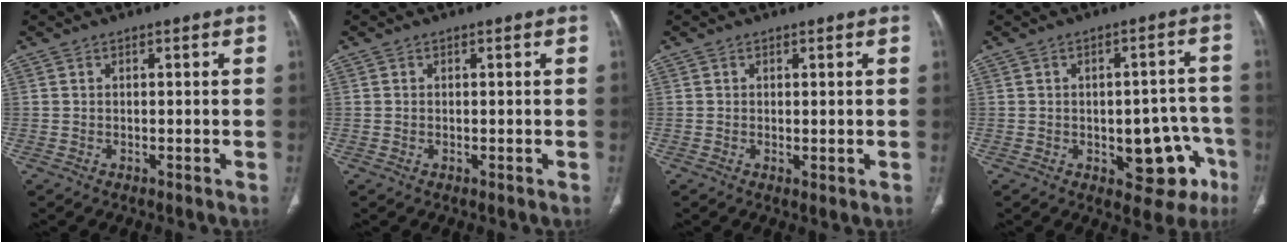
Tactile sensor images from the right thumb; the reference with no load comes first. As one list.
[{"total": 0.0}, {"total": 1.1, "force": [0.0, 0.4, 1.0], "torque": [-0.021, -0.007, 0.002]}, {"total": 12.2, "force": [-4.3, 6.6, 9.3], "torque": [-0.067, 0.035, -0.044]}]